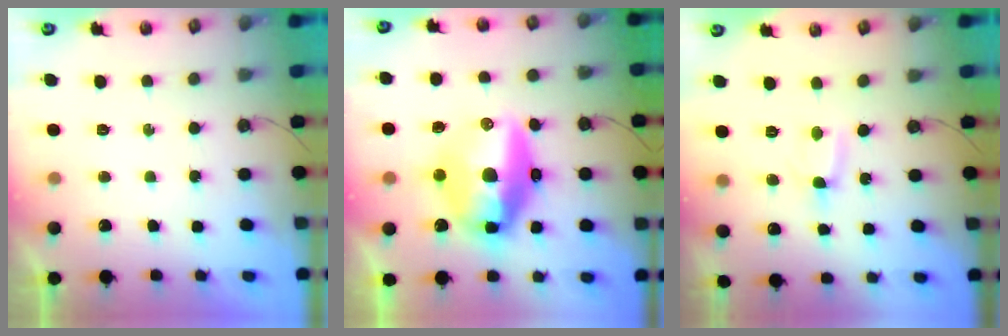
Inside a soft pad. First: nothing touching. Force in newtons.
{"total": 16.1, "press": 16.1, "slide": 1.5}
{"total": 0.6, "press": 0.3, "slide": 0.5}